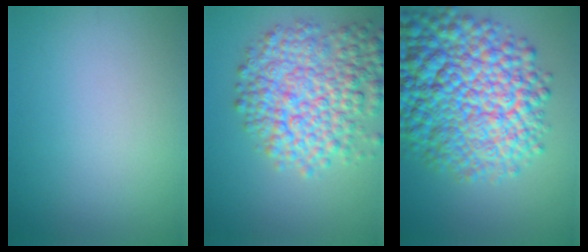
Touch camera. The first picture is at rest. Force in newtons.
{"total": 7.9, "press": 7.9, "slide": 0.3}
{"total": 14.6, "press": 14.6, "slide": 0.5}